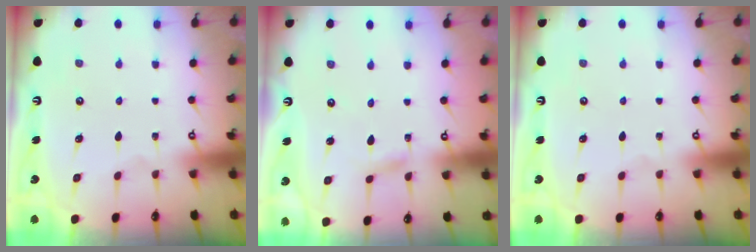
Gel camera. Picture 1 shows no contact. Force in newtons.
{"total": 2.5, "press": 2.5, "slide": 0.2}
{"total": 0.0}